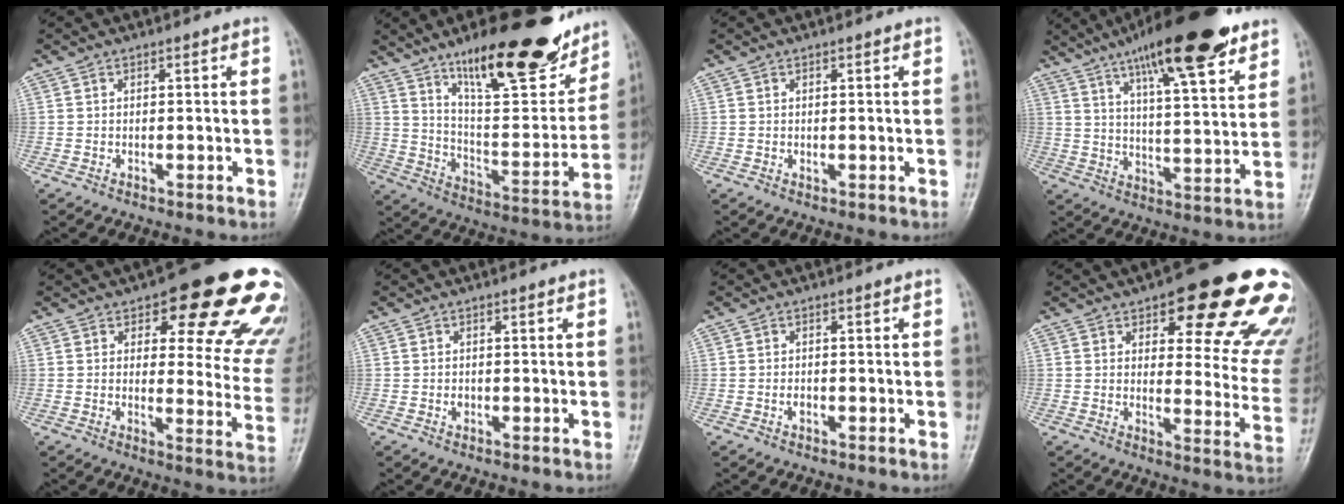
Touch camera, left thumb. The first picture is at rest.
{"total": 27.3, "force": [18.0, 8.8, 18.6], "torque": [-0.225, -0.068, 0.279]}
{"total": 1.0, "force": [0.4, 0.5, 0.7], "torque": [-0.006, -0.001, 0.007]}
{"total": 21.0, "force": [13.4, 5.1, 15.3], "torque": [-0.219, -0.041, 0.210]}
{"total": 21.4, "force": [12.7, 8.2, 15.1], "torque": [-0.130, -0.057, 0.147]}
{"total": 1.2, "force": [0.1, 0.9, 0.8], "torque": [-0.004, 0.001, 0.002]}
{"total": 1.1, "force": [-0.2, 0.8, 0.8], "torque": [-0.005, 0.001, -0.005]}
{"total": 24.4, "force": [14.7, 8.2, 17.6], "torque": [-0.172, -0.060, 0.179]}